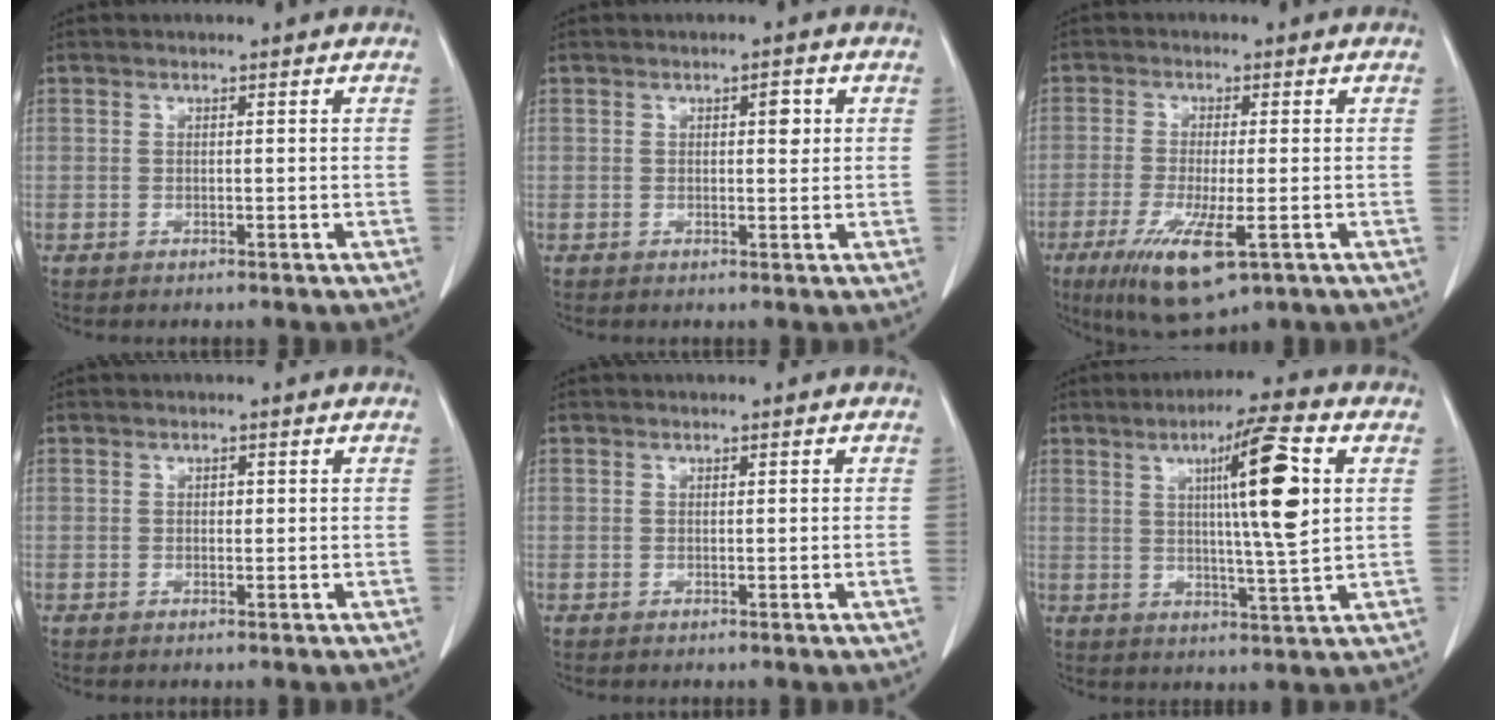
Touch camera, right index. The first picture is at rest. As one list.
[{"total": 1.9, "force": [0.5, 0.8, 1.7], "torque": [-0.021, 0.002, 0.007]}, {"total": 10.3, "force": [-4.8, 2.1, 8.9], "torque": [-0.163, -0.031, -0.076]}, {"total": 0.7, "force": [0.1, 0.5, 0.5], "torque": [-0.006, 0.002, 0.001]}, {"total": 0.7, "force": [0.0, -0.1, 0.7], "torque": [-0.010, 0.000, 0.001]}, {"total": 11.6, "force": [2.9, -0.2, 11.2], "torque": [-0.179, 0.001, 0.045]}]